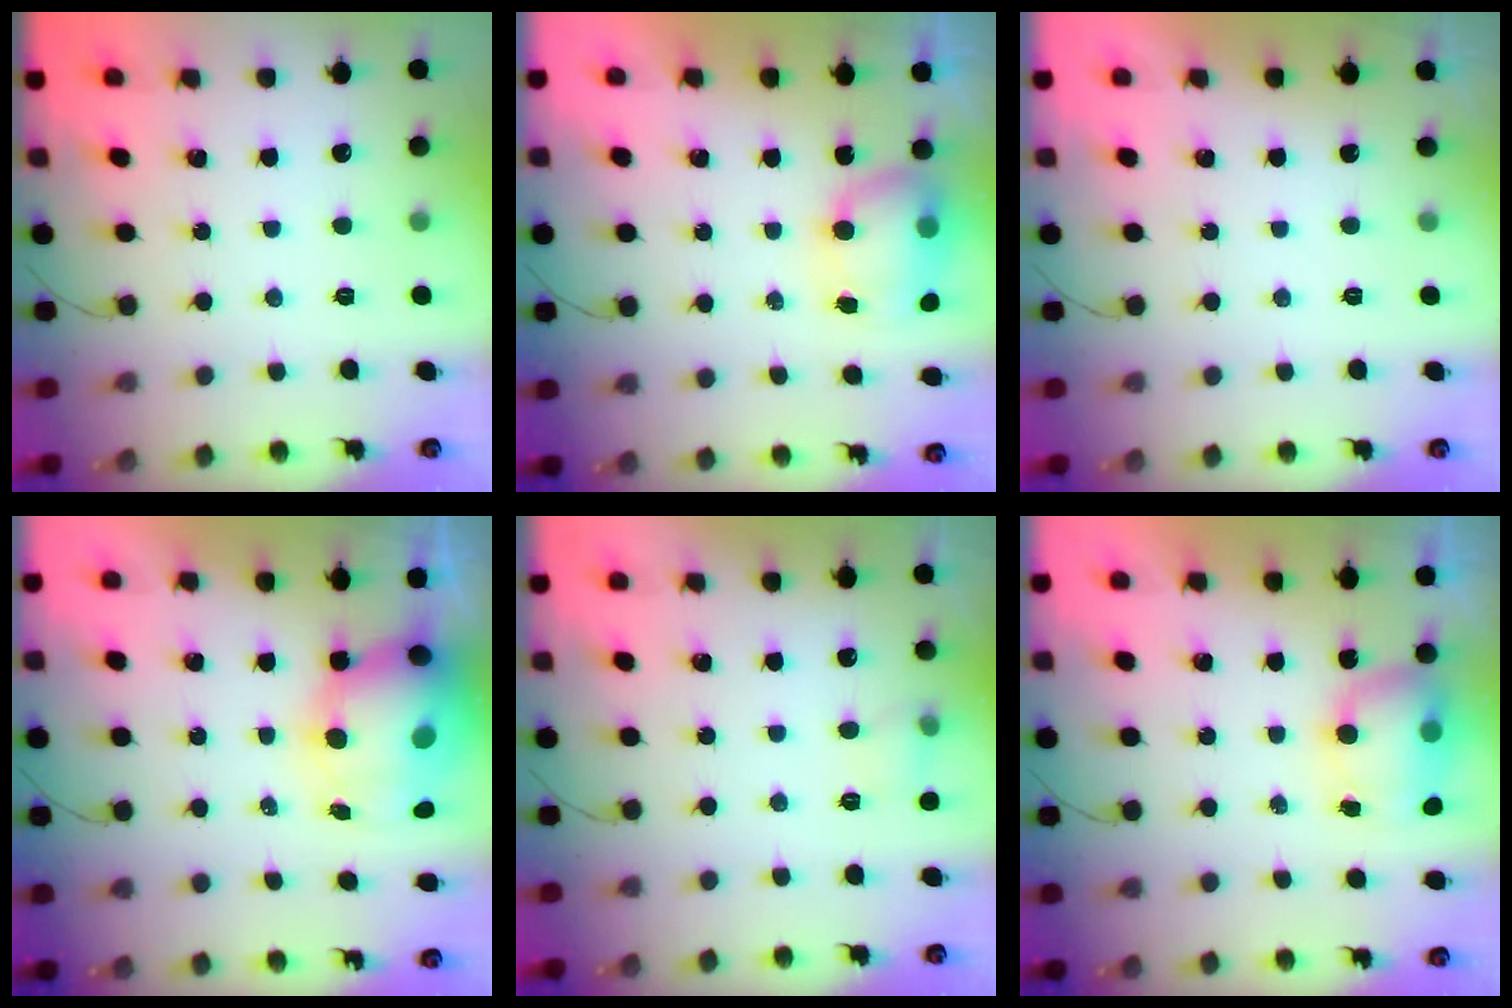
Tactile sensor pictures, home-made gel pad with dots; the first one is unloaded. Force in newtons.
{"total": 7.6, "press": 7.3, "slide": 2.0}
{"total": 0.0}
{"total": 12.2, "press": 11.8, "slide": 3.0}
{"total": 4.7, "press": 4.5, "slide": 1.5}
{"total": 11.3, "press": 8.5, "slide": 7.5}